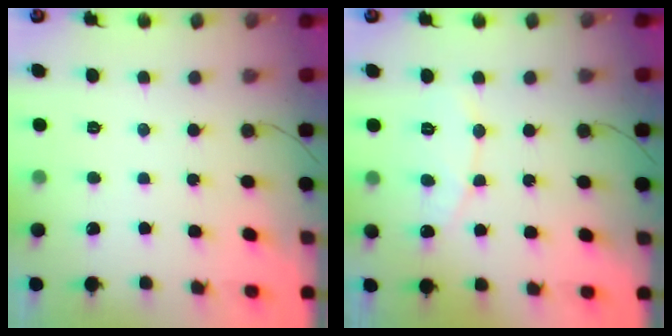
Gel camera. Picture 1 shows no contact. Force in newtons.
{"total": 5.7, "press": 5.7, "slide": 0.4}